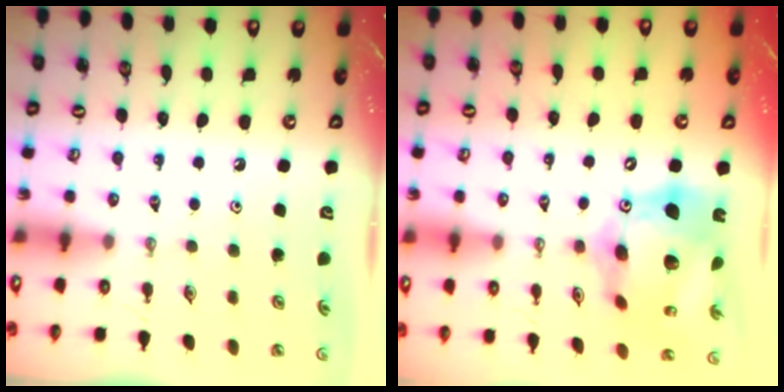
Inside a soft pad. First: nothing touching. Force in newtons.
{"total": 20.0, "press": 19.9, "slide": 2.2}